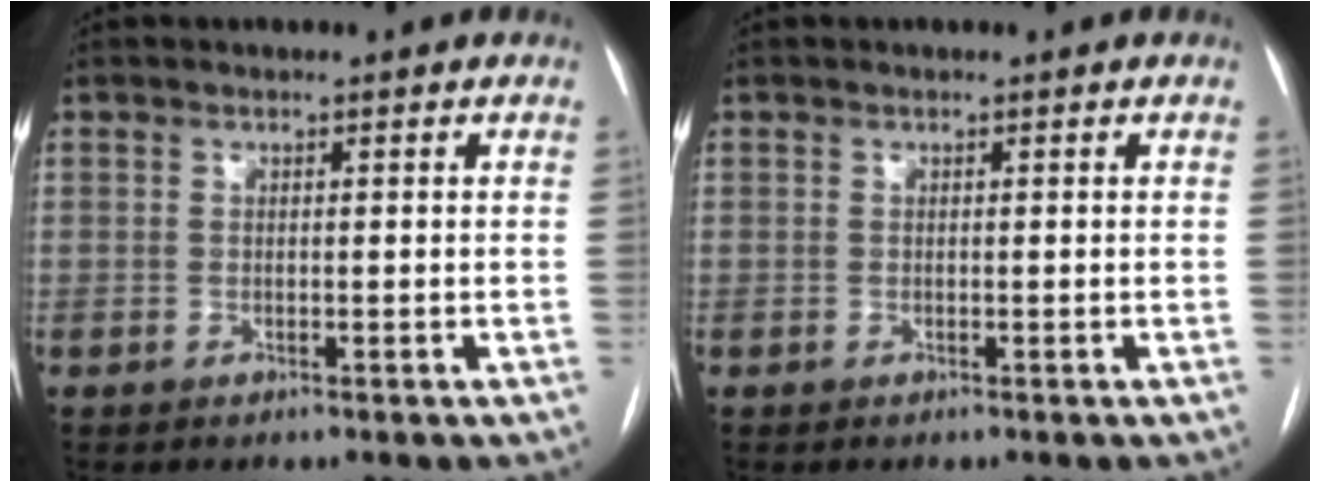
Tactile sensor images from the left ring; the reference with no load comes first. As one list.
[{"total": 0.0}]